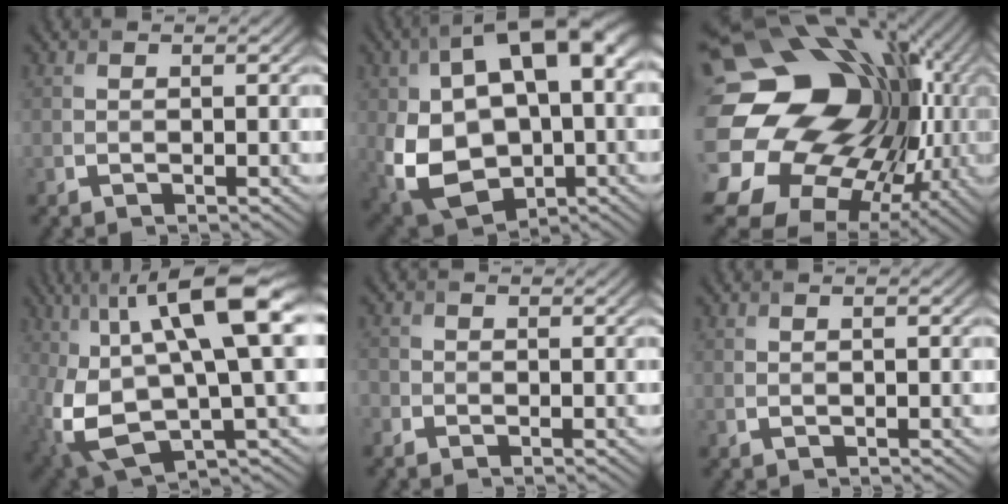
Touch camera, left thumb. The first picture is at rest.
{"total": 19.7, "force": [0.5, 12.7, 15.0], "torque": [-0.287, -0.027, 0.019]}
{"total": 22.9, "force": [1.6, 17.7, 14.4], "torque": [-0.297, -0.042, 0.017]}
{"total": 17.7, "force": [2.0, 7.5, 15.9], "torque": [-0.313, -0.007, 0.043]}
{"total": 1.4, "force": [-0.8, 1.1, 0.1], "torque": [0.002, -0.002, -0.020]}
{"total": 1.3, "force": [0.2, 0.5, 1.1], "torque": [-0.023, 0.002, 0.005]}